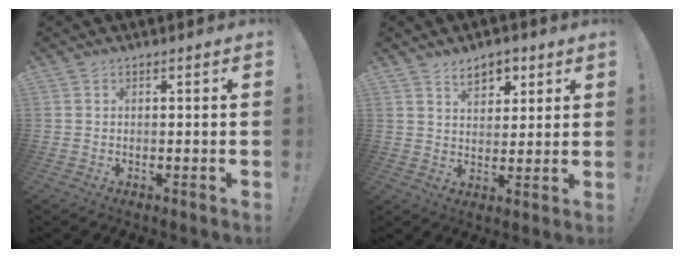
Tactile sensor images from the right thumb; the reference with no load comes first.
{"total": 7.1, "force": [4.5, 4.5, 3.3], "torque": [-0.037, -0.020, 0.080]}